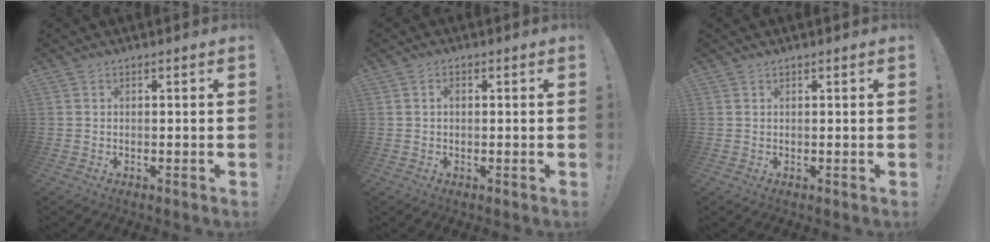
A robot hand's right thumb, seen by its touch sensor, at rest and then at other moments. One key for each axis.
{"total": 1.2, "fx": 0.2, "fy": 0.8, "fz": 0.9, "tx": -0.016, "ty": 0.003, "tz": 0.002}
{"total": 0.5, "fx": 0.5, "fy": 0.0, "fz": 0.2, "tx": -0.001, "ty": -0.001, "tz": 0.008}